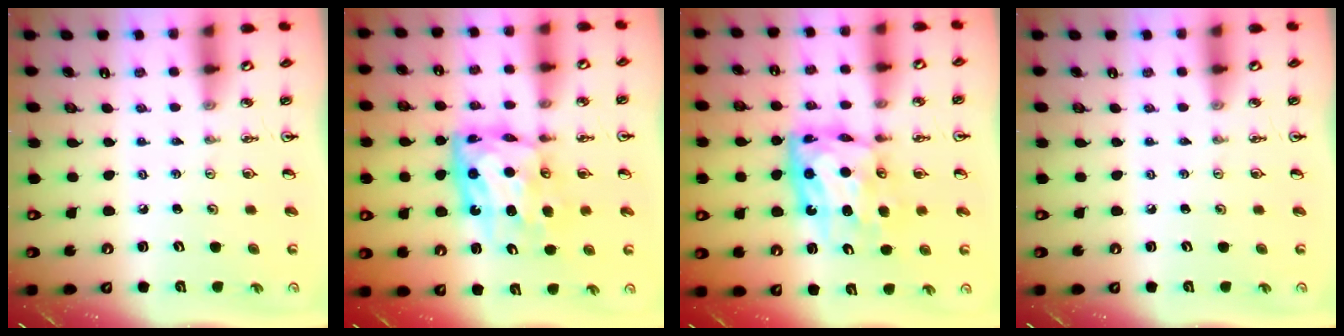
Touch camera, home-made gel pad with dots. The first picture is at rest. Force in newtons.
{"total": 11.0, "press": 11.0, "slide": 1.1}
{"total": 11.0, "press": 11.0, "slide": 1.1}
{"total": 0.0}